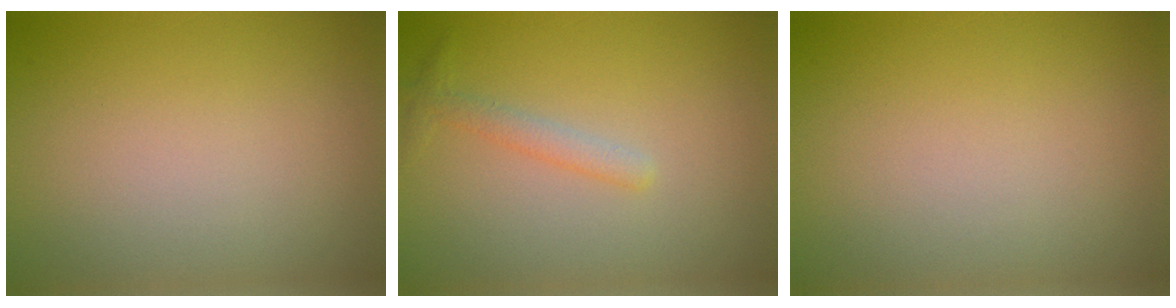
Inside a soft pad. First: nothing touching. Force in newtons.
{"total": 1.5, "press": 1.5, "slide": 0.1}
{"total": 0.0}